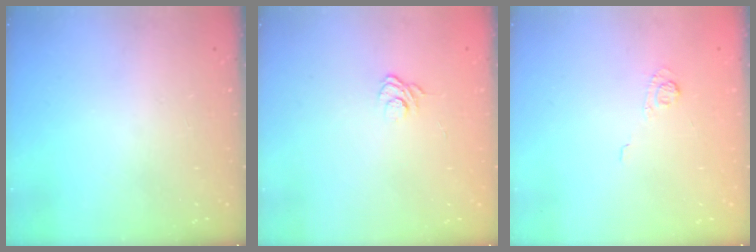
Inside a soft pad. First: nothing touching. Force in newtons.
{"total": 2.8, "press": 2.5, "slide": 1.4}
{"total": 4.8, "press": 4.6, "slide": 1.4}